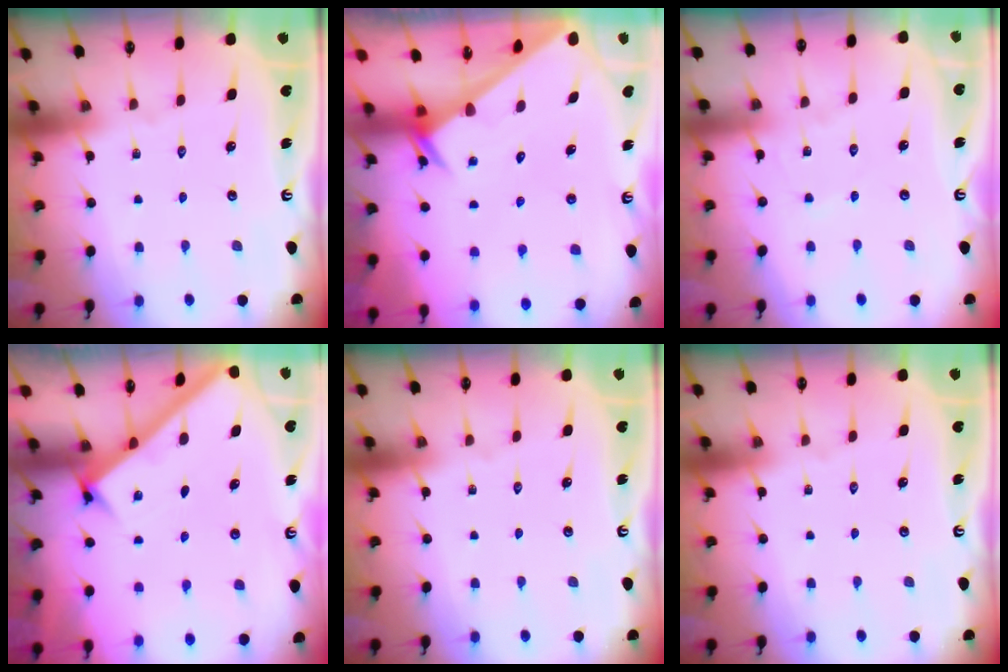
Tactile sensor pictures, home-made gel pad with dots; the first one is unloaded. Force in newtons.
{"total": 2.3, "press": 2.3, "slide": 0.1}
{"total": 3.8, "press": 3.8, "slide": 0.4}
{"total": 2.7, "press": 2.6, "slide": 0.3}
{"total": 0.0}
{"total": 0.0}